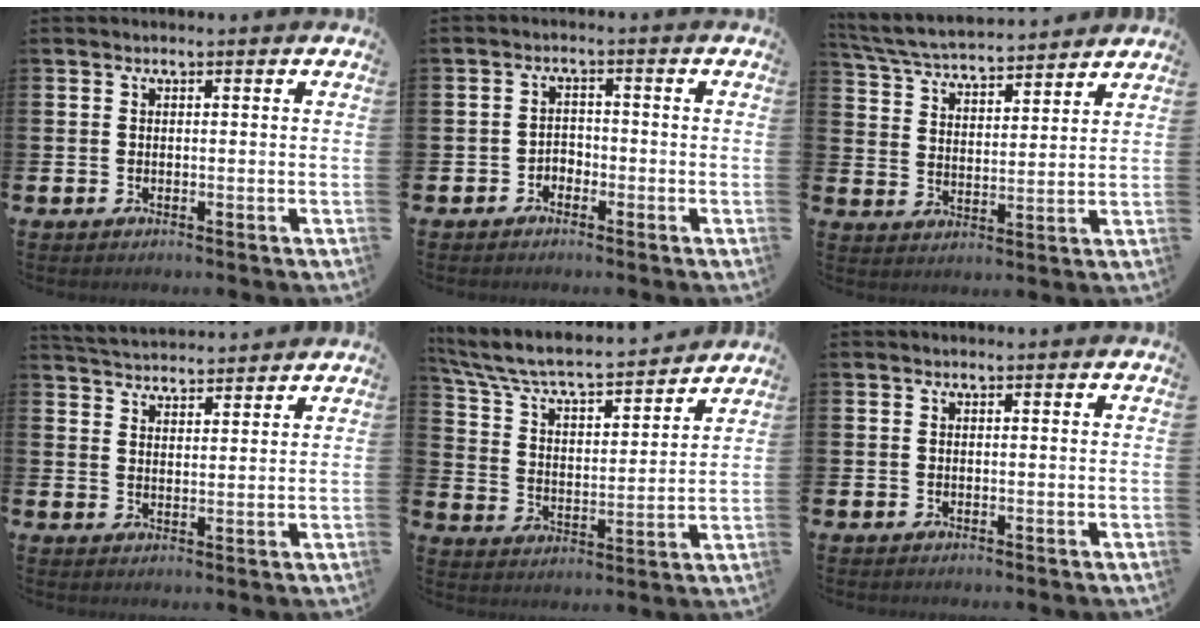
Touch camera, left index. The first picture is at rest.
{"total": 1.9, "force": [-1.6, 1.0, 0.0], "torque": [-0.013, 0.006, -0.034]}
{"total": 5.3, "force": [5.3, 0.4, 0.9], "torque": [-0.045, -0.036, 0.091]}
{"total": 4.2, "force": [4.2, 0.4, -0.2], "torque": [-0.017, -0.022, 0.078]}
{"total": 7.5, "force": [6.8, 1.5, 2.7], "torque": [-0.089, -0.052, 0.114]}
{"total": 0.0}